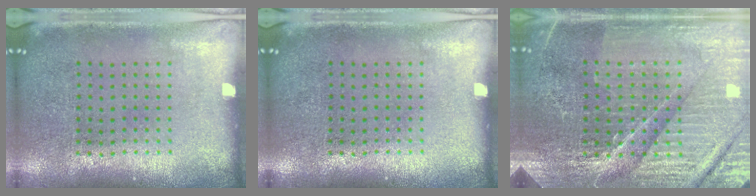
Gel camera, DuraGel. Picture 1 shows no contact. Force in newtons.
{"total": 0.0}
{"total": 4.8, "press": 4.6, "slide": 1.4}